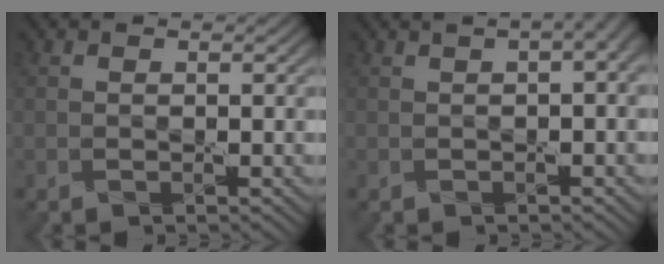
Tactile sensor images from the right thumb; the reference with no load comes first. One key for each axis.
{"total": 7.3, "fx": 2.6, "fy": 3.1, "fz": 6.0, "tx": -0.059, "ty": 0.029, "tz": 0.020}